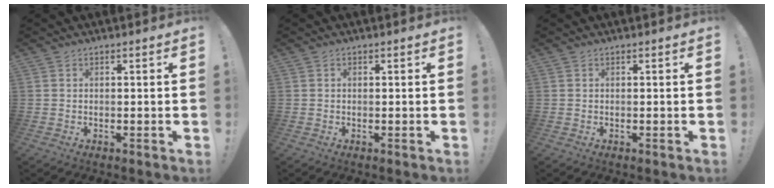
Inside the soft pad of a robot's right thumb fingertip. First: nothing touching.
{"total": 0.0}
{"total": 0.0}